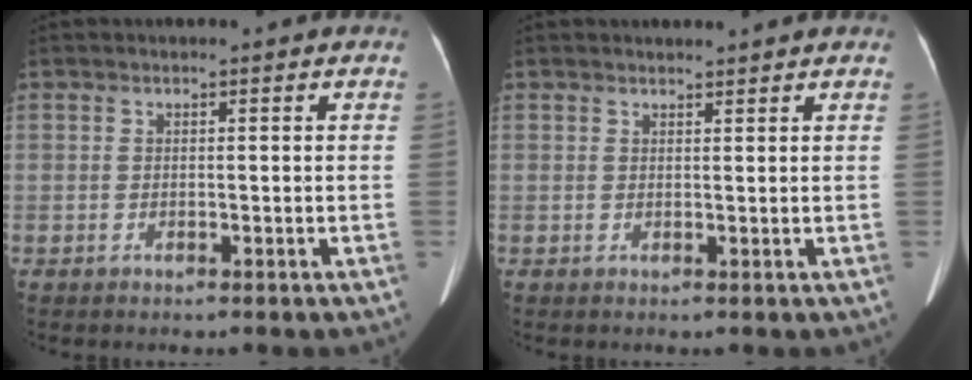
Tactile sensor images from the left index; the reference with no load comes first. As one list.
[{"total": 2.0, "force": [1.9, 0.0, 0.3], "torque": [-0.008, 0.011, 0.031]}]